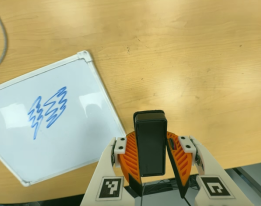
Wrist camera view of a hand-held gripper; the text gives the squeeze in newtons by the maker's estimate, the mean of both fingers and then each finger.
{"total": 6.2, "left": 6.0, "right": 6.4}